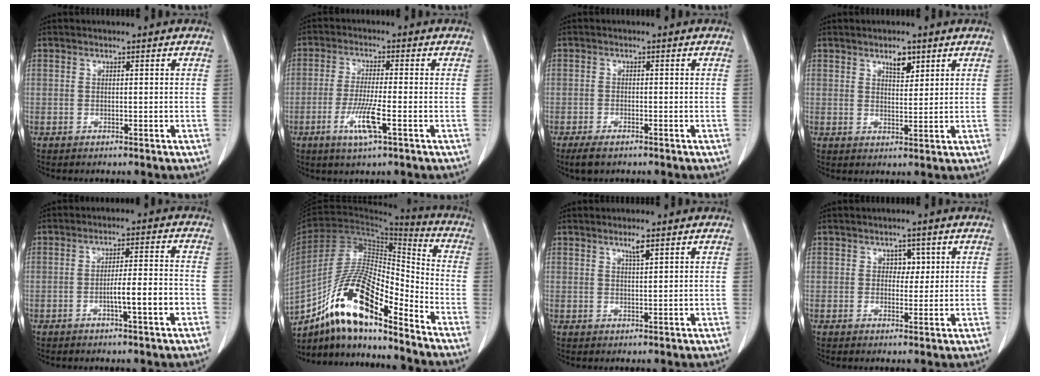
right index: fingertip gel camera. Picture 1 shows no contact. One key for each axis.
{"total": 6.5, "fx": -2.6, "fy": 0.2, "fz": 6.0, "tx": -0.119, "ty": -0.014, "tz": -0.049}
{"total": 3.1, "fx": -2.3, "fy": 1.1, "fz": 1.9, "tx": -0.039, "ty": -0.006, "tz": -0.036}
{"total": 3.2, "fx": 2.1, "fy": 1.4, "fz": 2.1, "tx": -0.032, "ty": -0.003, "tz": 0.036}
{"total": 6.3, "fx": -2.3, "fy": 0.1, "fz": 5.8, "tx": -0.093, "ty": 0.006, "tz": -0.035}
{"total": 17.9, "fx": -12.3, "fy": 3.6, "fz": 12.5, "tx": -0.235, "ty": 0.007, "tz": -0.220}
{"total": 1.8, "fx": 1.2, "fy": 0.0, "fz": 1.3, "tx": -0.026, "ty": -0.002, "tz": 0.022}
{"total": 1.9, "fx": 0.7, "fy": 1.4, "fz": 1.1, "tx": -0.007, "ty": -0.001, "tz": 0.007}